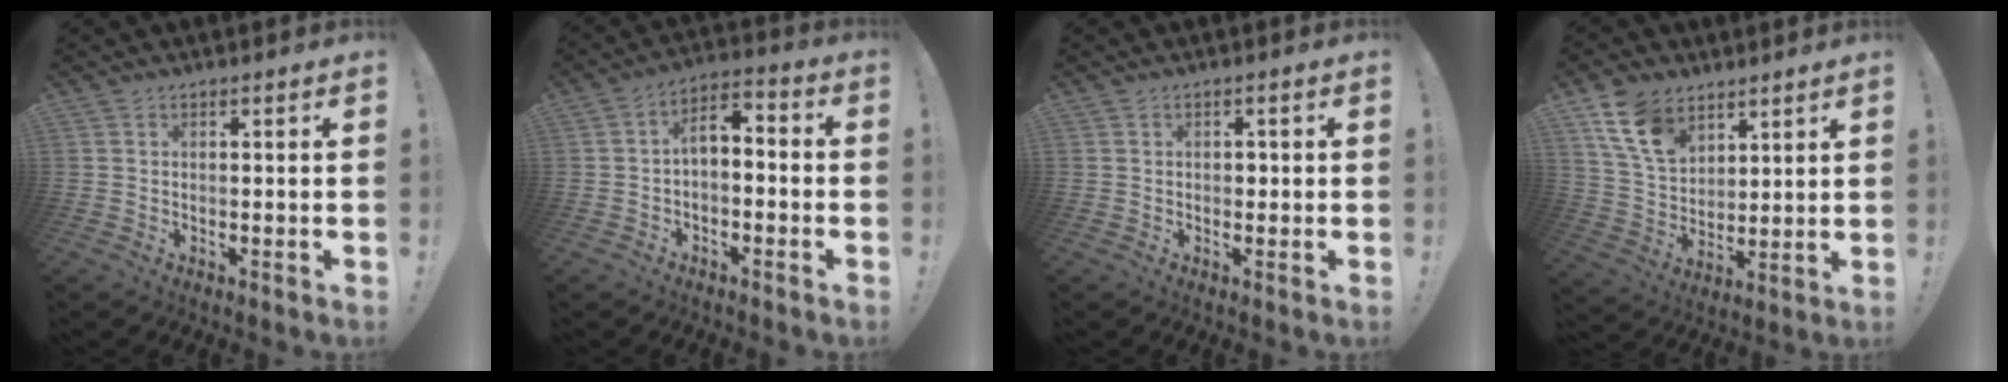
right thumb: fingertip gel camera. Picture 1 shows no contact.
{"total": 4.9, "force": [-1.9, 3.0, 3.3], "torque": [-0.068, 0.011, -0.033]}
{"total": 1.3, "force": [-0.3, 1.1, 0.7], "torque": [-0.008, 0.002, -0.007]}
{"total": 13.7, "force": [8.4, 8.8, 6.3], "torque": [-0.125, -0.032, 0.167]}